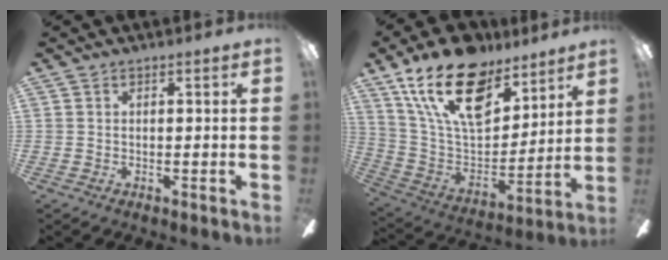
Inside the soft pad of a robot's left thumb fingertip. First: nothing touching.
{"total": 22.6, "force": [14.4, 11.6, 12.9], "torque": [-0.229, -0.083, 0.255]}